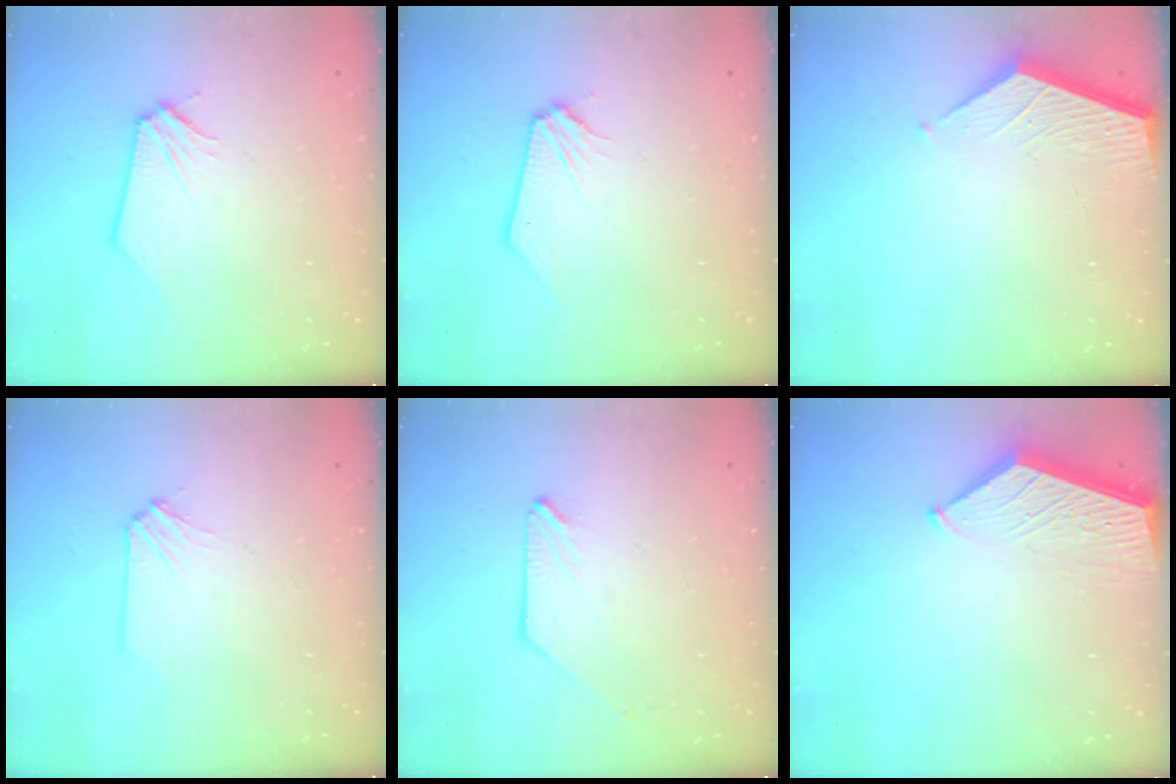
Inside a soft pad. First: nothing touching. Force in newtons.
{"total": 0.0}
{"total": 3.6, "press": 3.5, "slide": 0.3}
{"total": 1.7, "press": 1.6, "slide": 0.3}
{"total": 0.7, "press": 0.7, "slide": 0.1}
{"total": 5.5, "press": 5.5, "slide": 0.6}